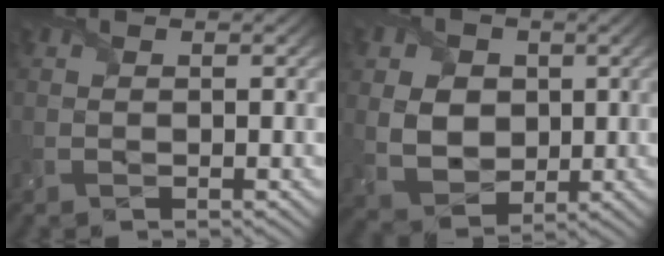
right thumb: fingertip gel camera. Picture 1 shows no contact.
{"total": 7.5, "force": [1.1, 6.1, 4.2], "torque": [-0.124, 0.000, 0.013]}